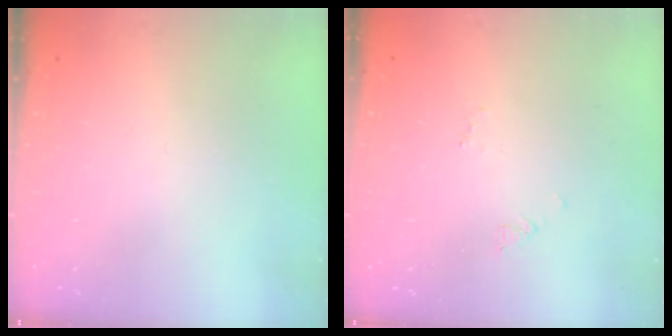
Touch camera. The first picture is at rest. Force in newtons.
{"total": 2.7, "press": 2.7, "slide": 0.2}